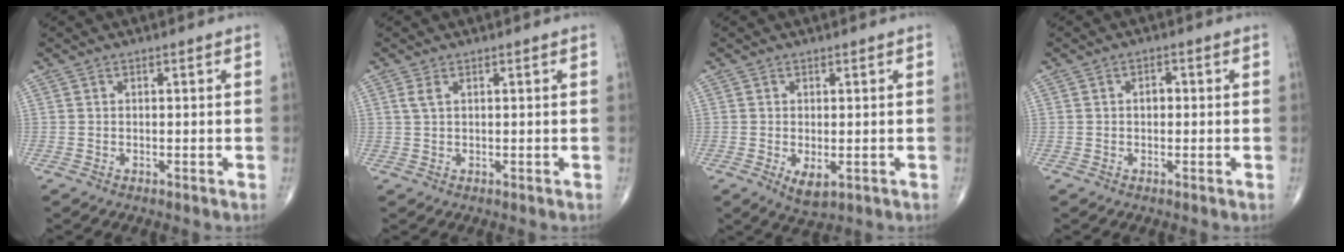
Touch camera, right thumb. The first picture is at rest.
{"total": 1.5, "force": [0.6, 0.6, 1.2], "torque": [-0.032, 0.008, 0.018]}
{"total": 3.6, "force": [-1.0, 1.7, 3.0], "torque": [-0.049, -0.010, -0.008]}
{"total": 1.8, "force": [0.0, 1.3, 1.3], "torque": [-0.013, 0.006, -0.004]}